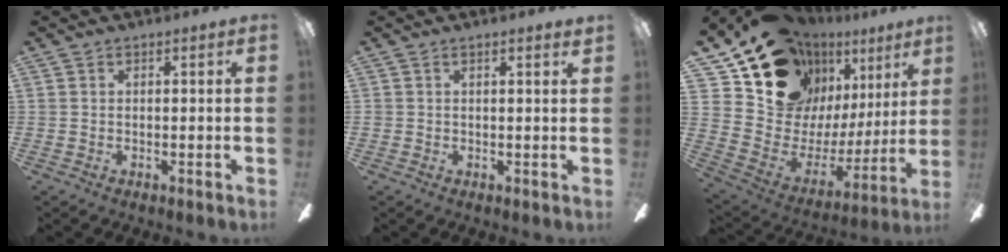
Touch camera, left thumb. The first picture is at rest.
{"total": 0.8, "force": [0.7, 0.3, 0.3], "torque": [-0.007, 0.003, 0.012]}
{"total": 20.6, "force": [15.7, 11.5, 6.7], "torque": [-0.127, -0.109, 0.303]}